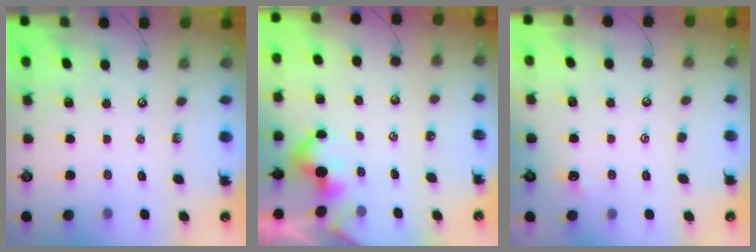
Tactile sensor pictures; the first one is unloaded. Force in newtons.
{"total": 0.0}
{"total": 2.3, "press": 2.2, "slide": 0.3}